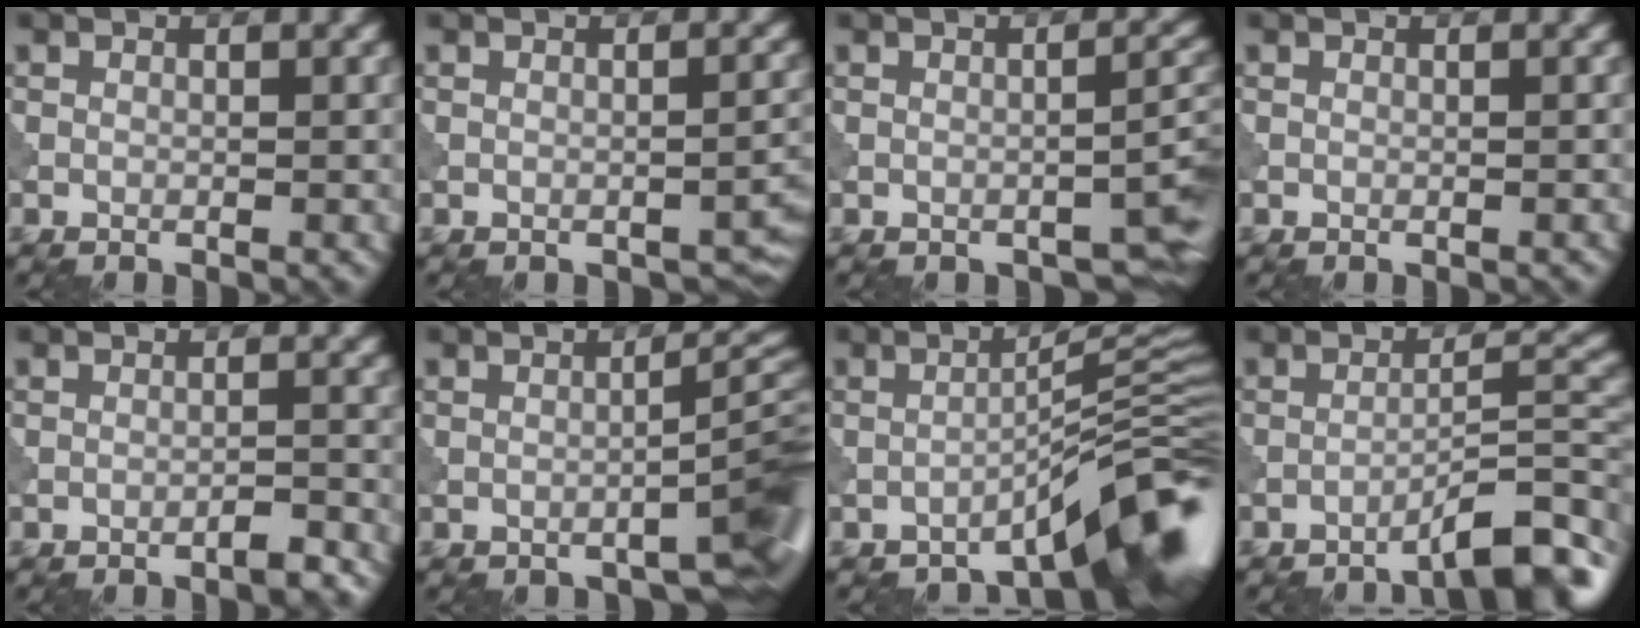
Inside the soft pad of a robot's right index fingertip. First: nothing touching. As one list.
[{"total": 1.8, "force": [-1.3, 0.8, 1.1], "torque": [-0.010, -0.001, -0.015]}, {"total": 2.7, "force": [-1.8, 0.9, 1.8], "torque": [-0.018, 0.003, -0.024]}, {"total": 0.0}, {"total": 1.4, "force": [-1.2, 0.1, 0.8], "torque": [-0.009, 0.007, -0.021]}, {"total": 5.1, "force": [-3.1, 1.1, 3.9], "torque": [-0.035, 0.017, -0.048]}, {"total": 8.0, "force": [-5.1, 1.2, 6.0], "torque": [-0.070, 0.015, -0.084]}, {"total": 5.9, "force": [-4.1, 0.8, 4.2], "torque": [-0.054, 0.020, -0.066]}]